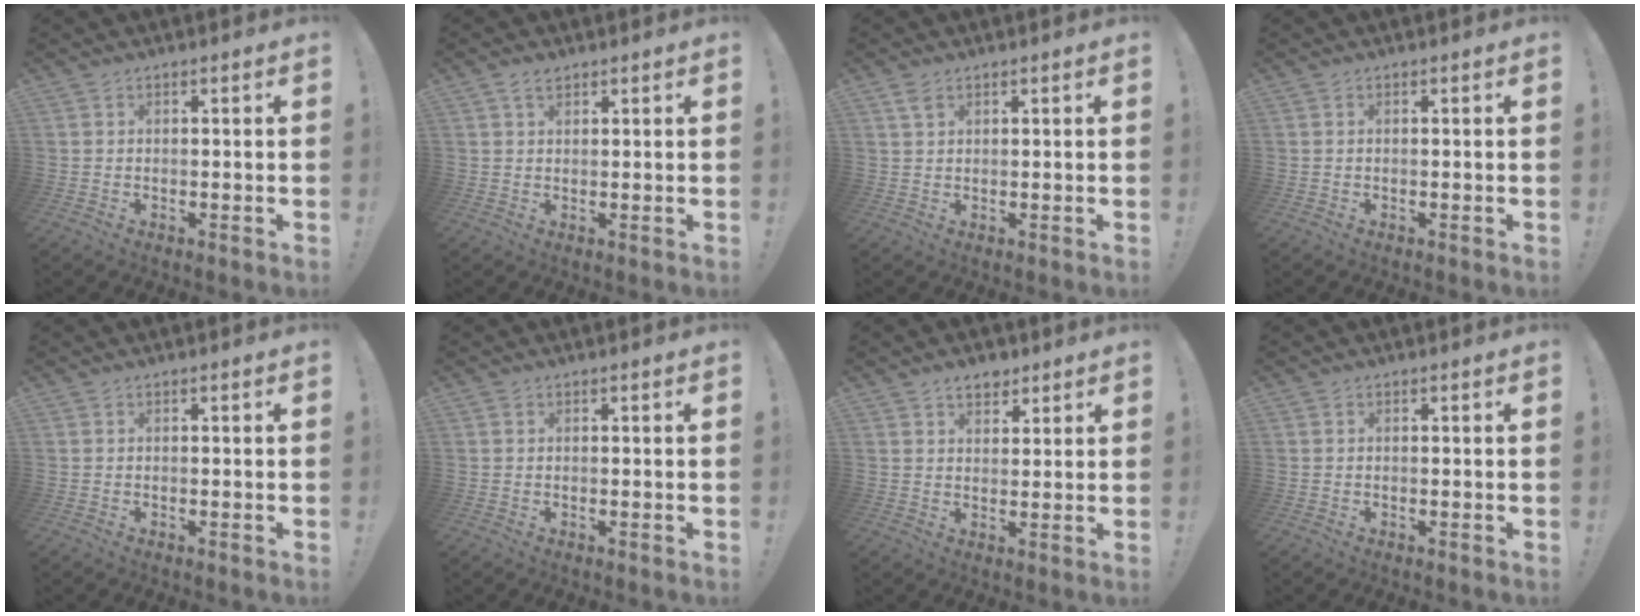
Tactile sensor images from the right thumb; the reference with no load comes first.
{"total": 2.3, "force": [1.6, 1.2, 1.1], "torque": [-0.015, -0.004, 0.028]}
{"total": 2.5, "force": [1.6, 1.2, 1.5], "torque": [-0.021, -0.006, 0.028]}
{"total": 0.0}
{"total": 0.0}
{"total": 0.0}
{"total": 4.9, "force": [3.4, 3.0, 1.8], "torque": [-0.015, -0.015, 0.060]}
{"total": 0.0}